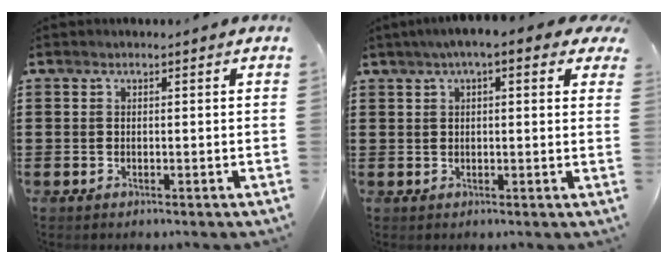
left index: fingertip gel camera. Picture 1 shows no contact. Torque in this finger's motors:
{"motor_torque": [2.05, -0.09, 1.05, 0.06]}